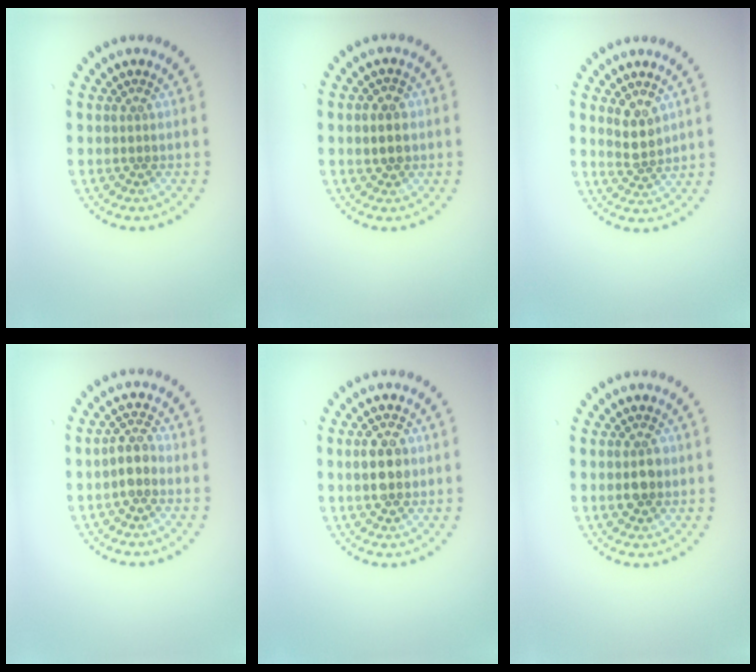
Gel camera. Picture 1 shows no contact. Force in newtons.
{"total": 2.5, "press": 2.5, "slide": 0.2}
{"total": 2.4, "press": 2.1, "slide": 1.0}
{"total": 2.4, "press": 2.1, "slide": 1.1}
{"total": 3.5, "press": 3.4, "slide": 0.2}
{"total": 2.6, "press": 2.6, "slide": 0.1}